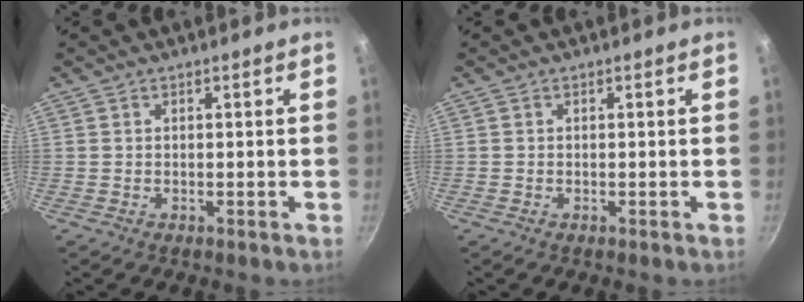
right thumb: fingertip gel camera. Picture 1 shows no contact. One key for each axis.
{"total": 0.0}